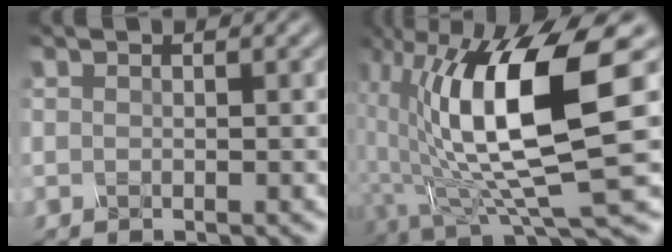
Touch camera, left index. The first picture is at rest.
{"total": 12.7, "force": [1.2, 3.8, 12.0], "torque": [-0.217, -0.011, 0.025]}